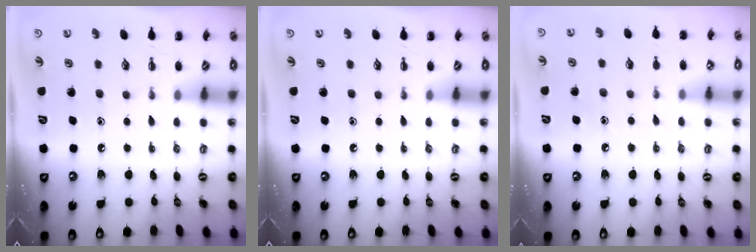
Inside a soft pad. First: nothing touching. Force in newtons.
{"total": 0.0}
{"total": 5.9, "press": 5.7, "slide": 1.6}